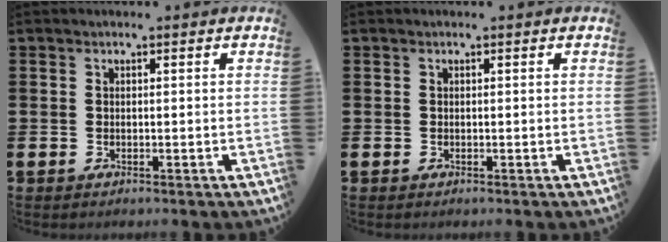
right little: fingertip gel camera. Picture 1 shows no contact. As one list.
[{"total": 0.0}]